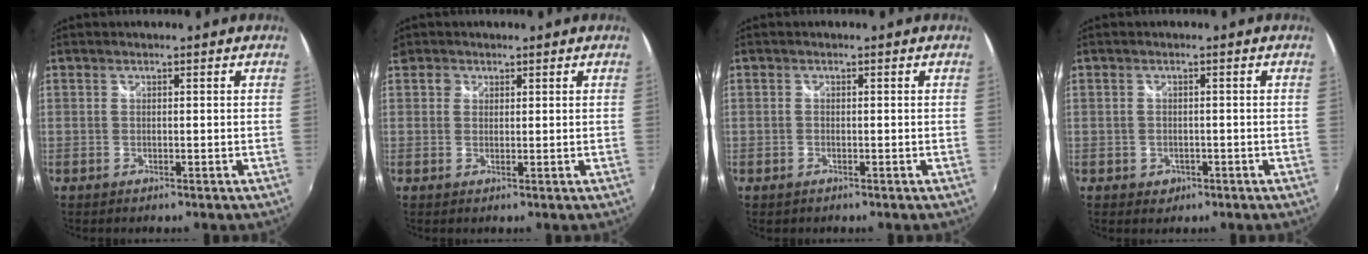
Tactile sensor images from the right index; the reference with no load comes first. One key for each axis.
{"total": 2.1, "fx": 0.6, "fy": 1.9, "fz": 0.3, "tx": 0.001, "ty": 0.006, "tz": 0.007}
{"total": 0.7, "fx": -0.5, "fy": 0.5, "fz": 0.2, "tx": -0.004, "ty": -0.001, "tz": -0.007}
{"total": 2.5, "fx": -0.9, "fy": 2.1, "fz": 0.8, "tx": -0.019, "ty": -0.001, "tz": -0.008}